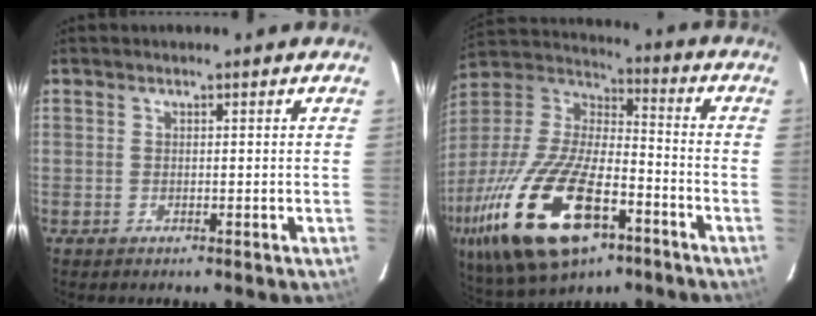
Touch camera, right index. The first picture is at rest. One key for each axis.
{"total": 30.1, "fx": -14.4, "fy": 13.9, "fz": 22.5, "tx": -0.475, "ty": -0.044, "tz": -0.246}